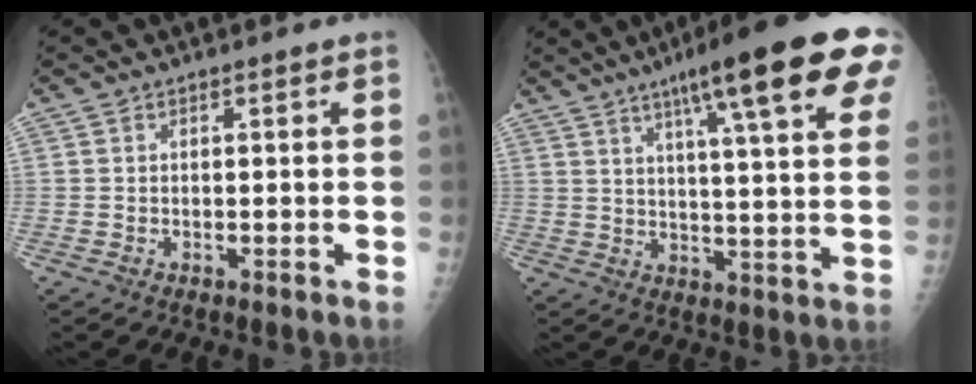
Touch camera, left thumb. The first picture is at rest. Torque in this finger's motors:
{"motor_torque": [1.32, 0.55, 1.81, -0.95, 0.45]}